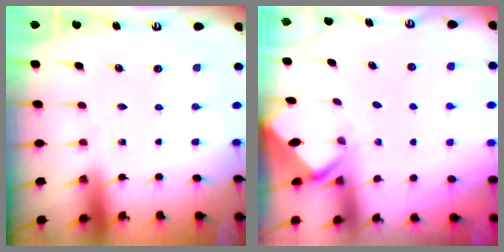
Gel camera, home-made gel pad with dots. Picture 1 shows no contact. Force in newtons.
{"total": 3.0, "press": 3.0, "slide": 0.1}